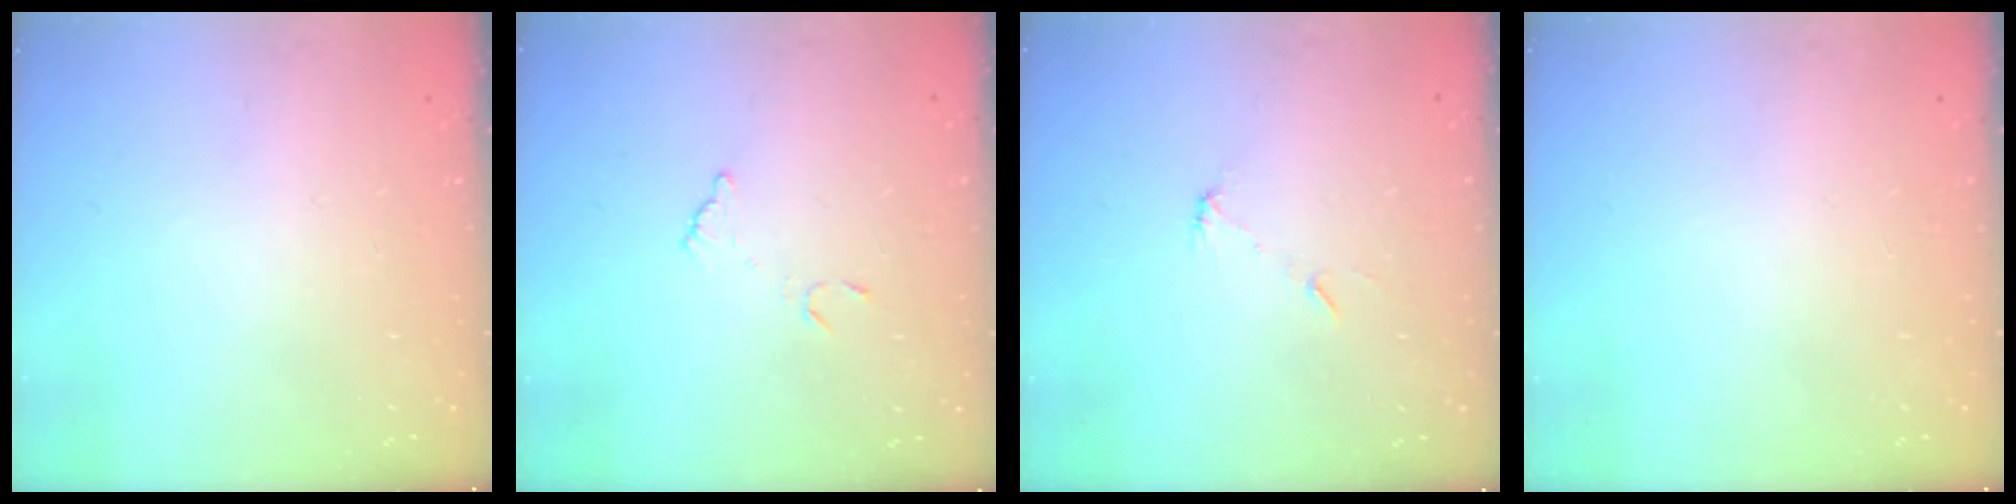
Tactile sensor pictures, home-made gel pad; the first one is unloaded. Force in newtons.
{"total": 5.4, "press": 5.4, "slide": 0.4}
{"total": 4.9, "press": 4.9, "slide": 0.3}
{"total": 0.0}